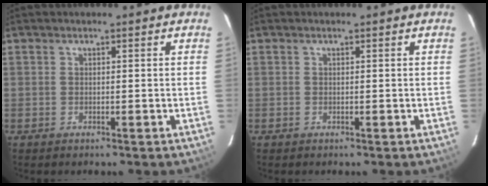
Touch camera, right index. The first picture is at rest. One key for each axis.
{"total": 0.0}